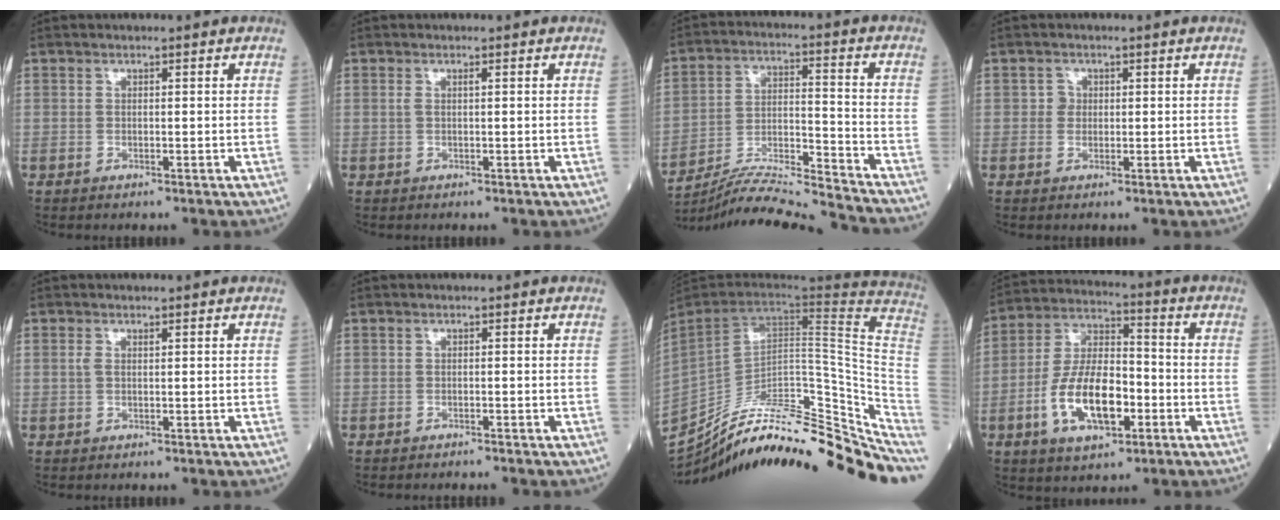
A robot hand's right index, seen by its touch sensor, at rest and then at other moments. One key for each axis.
{"total": 0.8, "fx": 0.3, "fy": 0.0, "fz": 0.8, "tx": -0.023, "ty": 0.008, "tz": 0.006}
{"total": 15.6, "fx": -15.0, "fy": -2.1, "fz": 3.6, "tx": -0.063, "ty": 0.008, "tz": -0.253}
{"total": 1.5, "fx": 0.3, "fy": 1.4, "fz": 0.4, "tx": -0.003, "ty": 0.001, "tz": 0.002}
{"total": 0.9, "fx": 0.4, "fy": 0.3, "fz": 0.8, "tx": -0.027, "ty": 0.010, "tz": 0.009}
{"total": 1.5, "fx": -1.3, "fy": 0.0, "fz": 0.6, "tx": -0.010, "ty": 0.000, "tz": -0.017}
{"total": 32.4, "fx": -27.4, "fy": 6.3, "fz": 15.9, "tx": -0.187, "ty": -0.015, "tz": -0.388}
{"total": 13.0, "fx": -4.2, "fy": 5.6, "fz": 11.0, "tx": -0.221, "ty": 0.010, "tz": -0.073}